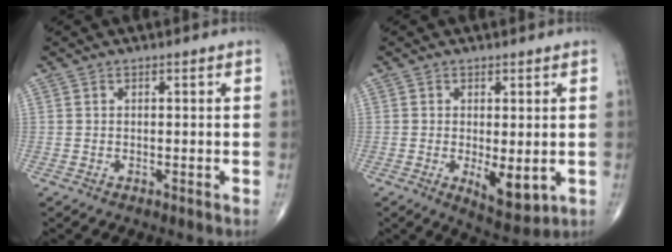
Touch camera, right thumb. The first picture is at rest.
{"total": 6.6, "force": [-1.1, 2.9, 5.9], "torque": [-0.081, -0.019, -0.008]}